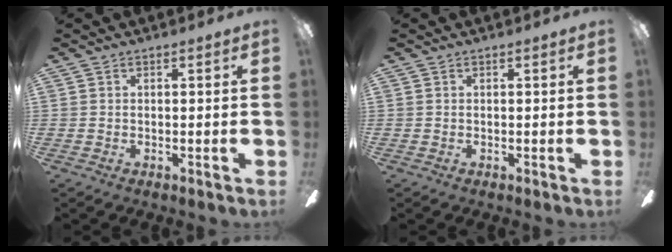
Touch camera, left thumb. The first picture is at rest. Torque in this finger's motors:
{"motor_torque": [-0.07, -0.05, -0.11, 0.04, -0.02]}